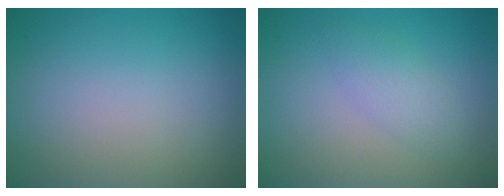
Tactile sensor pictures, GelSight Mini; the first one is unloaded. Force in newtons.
{"total": 2.0, "press": 2.0, "slide": 0.1}